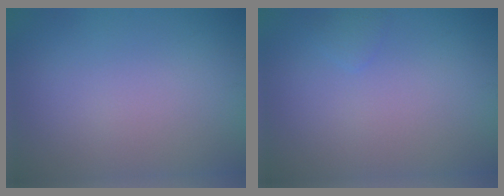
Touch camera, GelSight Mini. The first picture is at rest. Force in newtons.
{"total": 0.7, "press": 0.7, "slide": 0.0}